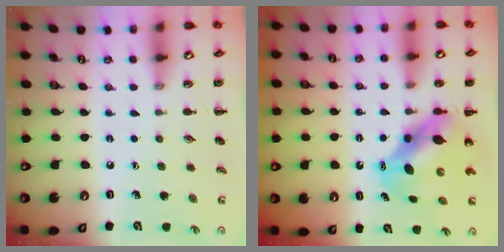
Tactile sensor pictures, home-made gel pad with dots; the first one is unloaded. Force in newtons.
{"total": 6.9, "press": 6.7, "slide": 1.3}